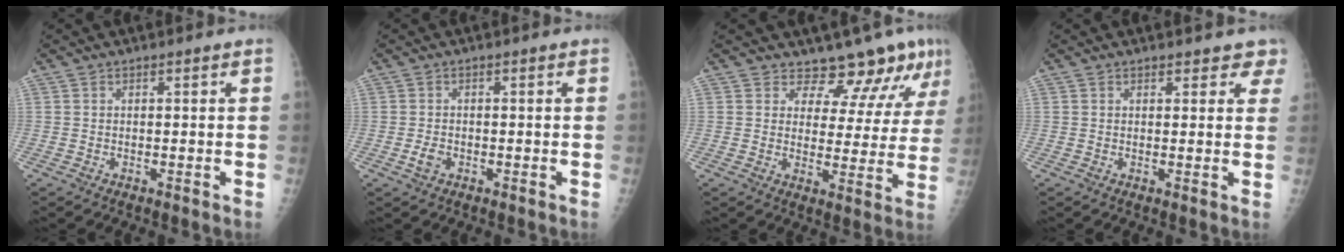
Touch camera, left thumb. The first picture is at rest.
{"total": 2.0, "force": [-0.9, 1.3, 1.2], "torque": [-0.022, 0.006, -0.015]}
{"total": 10.6, "force": [9.2, 4.1, 3.3], "torque": [-0.003, -0.065, 0.111]}
{"total": 3.3, "force": [2.8, 1.6, 0.8], "torque": [0.030, -0.010, 0.020]}